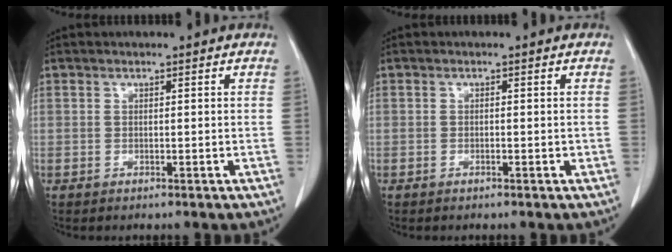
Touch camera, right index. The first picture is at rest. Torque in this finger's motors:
{"motor_torque": [-0.05, 0.11, 0.03, 0.01]}